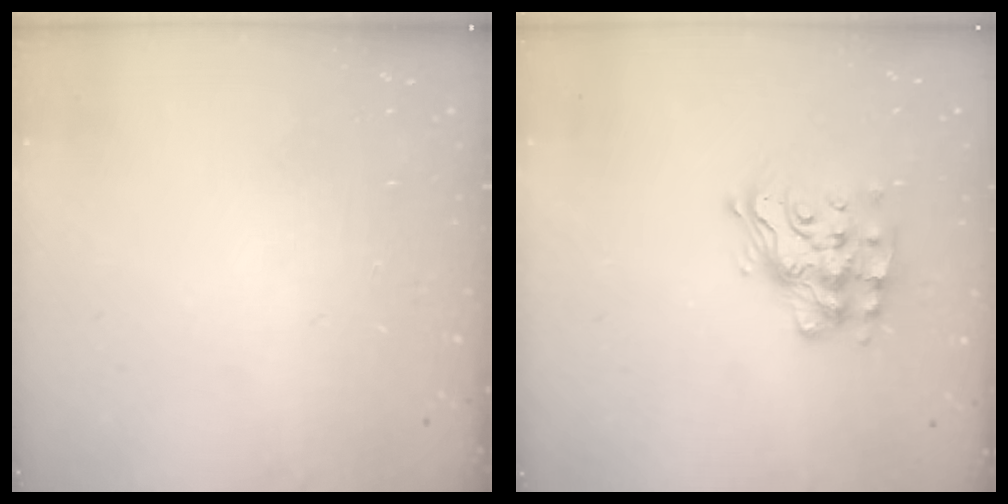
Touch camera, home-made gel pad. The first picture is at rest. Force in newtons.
{"total": 15.1, "press": 15.1, "slide": 0.9}